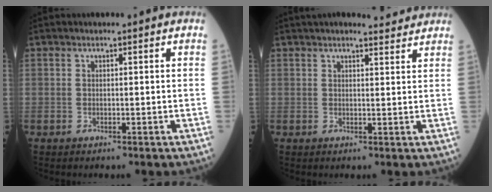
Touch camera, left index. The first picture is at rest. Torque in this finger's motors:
{"motor_torque": [0.88, -1.25, 0.16, 0.02]}